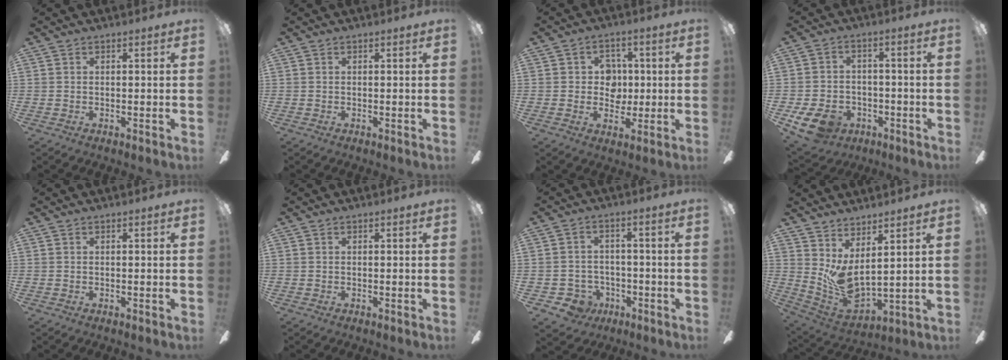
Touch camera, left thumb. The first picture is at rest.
{"total": 0.0}
{"total": 6.3, "force": [0.4, 5.6, 2.7], "torque": [-0.032, 0.007, 0.004]}
{"total": 9.4, "force": [-5.1, 6.4, 4.5], "torque": [-0.109, 0.031, -0.093]}
{"total": 0.0}
{"total": 0.0}
{"total": 5.5, "force": [-2.3, 4.8, 1.2], "torque": [-0.048, 0.011, -0.043]}
{"total": 8.3, "force": [2.8, 3.8, 6.8], "torque": [-0.146, -0.046, 0.061]}